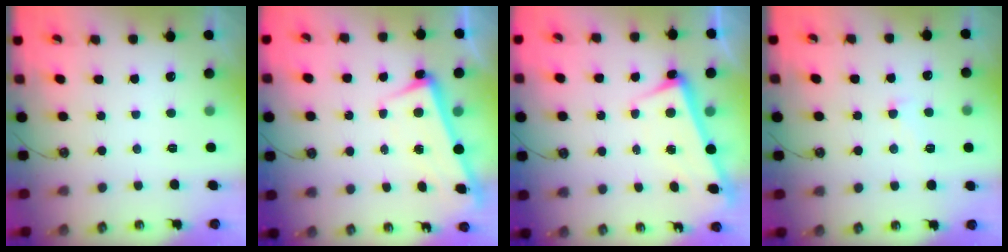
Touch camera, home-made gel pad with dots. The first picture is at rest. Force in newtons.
{"total": 2.3, "press": 2.1, "slide": 0.9}
{"total": 2.4, "press": 2.3, "slide": 0.7}
{"total": 1.6, "press": 1.4, "slide": 0.8}